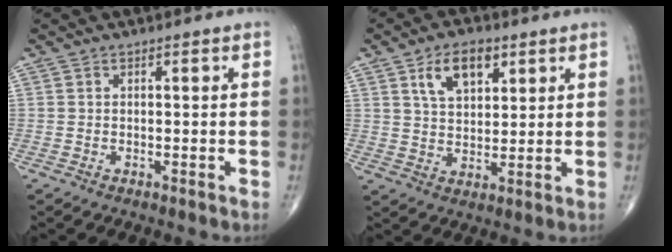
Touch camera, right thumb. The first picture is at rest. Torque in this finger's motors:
{"motor_torque": [0.43, 1.33, 0.81, 0.59, 0.09]}